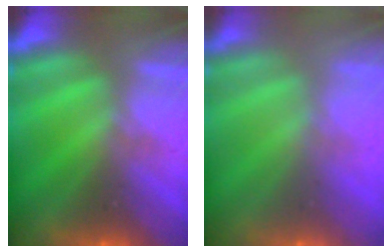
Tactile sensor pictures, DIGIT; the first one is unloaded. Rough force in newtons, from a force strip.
{"total": 7.5}